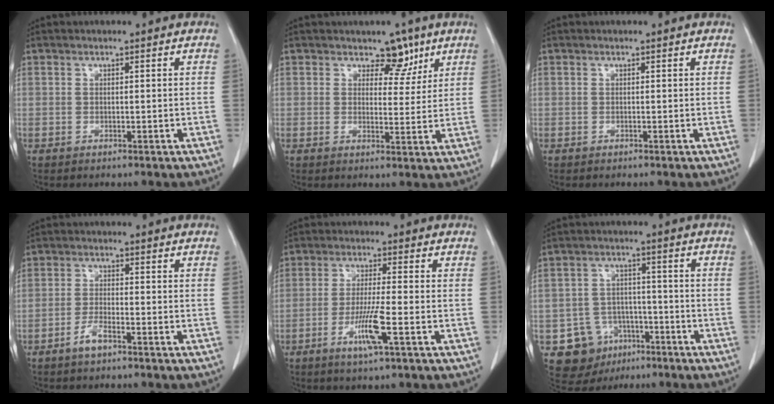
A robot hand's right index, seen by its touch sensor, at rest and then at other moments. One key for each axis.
{"total": 4.6, "fx": 3.1, "fy": 2.8, "fz": 1.9, "tx": -0.008, "ty": -0.003, "tz": 0.043}
{"total": 0.0}
{"total": 3.0, "fx": -2.1, "fy": 0.6, "fz": 2.0, "tx": -0.041, "ty": 0.001, "tz": -0.043}
{"total": 6.5, "fx": -2.7, "fy": -0.2, "fz": 5.9, "tx": -0.117, "ty": -0.013, "tz": -0.049}
{"total": 9.3, "fx": -4.6, "fy": 7.8, "fz": 1.9, "tx": -0.036, "ty": 0.017, "tz": -0.060}